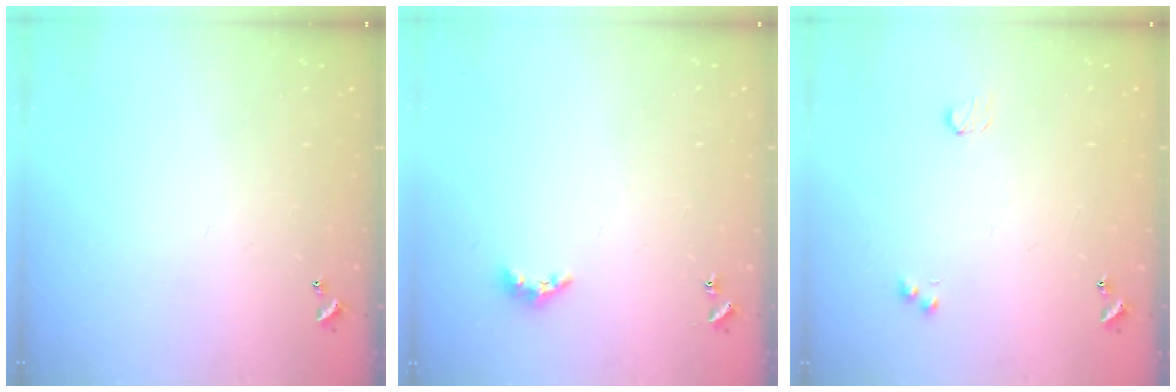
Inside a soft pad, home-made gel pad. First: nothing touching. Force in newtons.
{"total": 3.7, "press": 3.7, "slide": 0.6}
{"total": 3.0, "press": 3.0, "slide": 0.8}